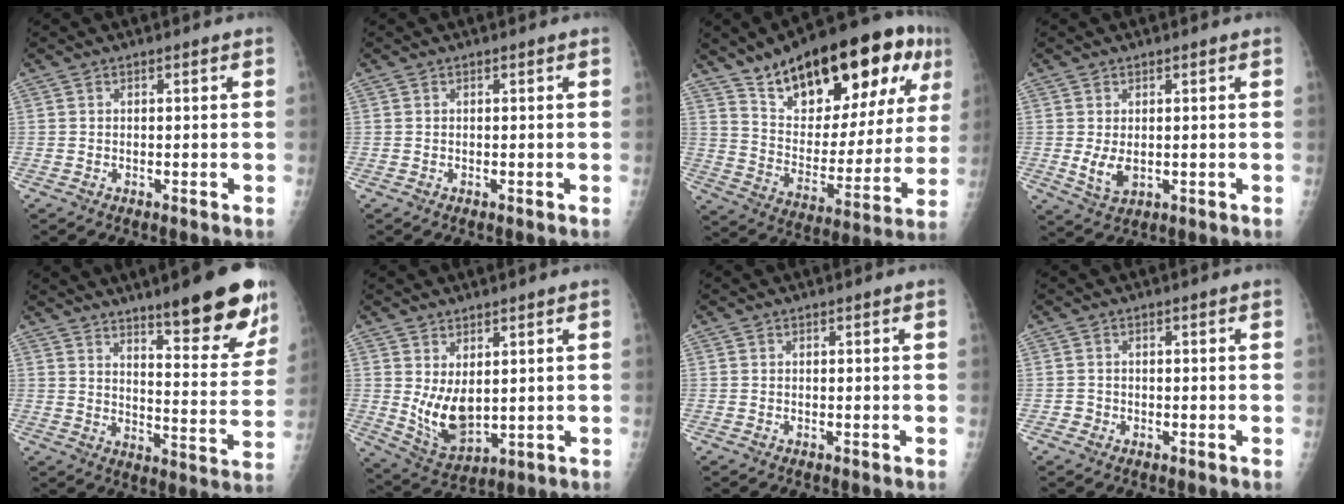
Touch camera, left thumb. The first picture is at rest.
{"total": 0.0}
{"total": 28.5, "force": [15.7, 11.4, 20.8], "torque": [-0.281, -0.027, 0.251]}
{"total": 4.0, "force": [0.0, 2.5, 3.1], "torque": [-0.054, -0.011, 0.009]}
{"total": 19.1, "force": [12.6, 4.1, 13.8], "torque": [-0.144, -0.077, 0.179]}
{"total": 8.6, "force": [1.6, 4.8, 6.9], "torque": [-0.110, -0.029, 0.051]}
{"total": 0.0}
{"total": 1.2, "force": [-0.5, 1.1, 0.0], "torque": [0.009, 0.006, -0.012]}